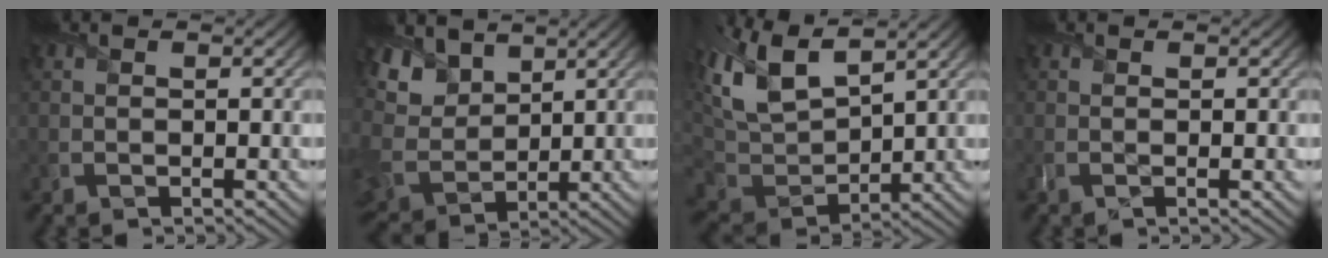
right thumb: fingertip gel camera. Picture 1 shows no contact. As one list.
[{"total": 8.7, "force": [5.6, 5.2, 4.2], "torque": [-0.135, 0.011, 0.099]}, {"total": 12.7, "force": [7.1, 6.0, 8.7], "torque": [-0.230, 0.018, 0.139]}, {"total": 0.7, "force": [-0.1, 0.0, 0.7], "torque": [-0.017, -0.002, -0.002]}]